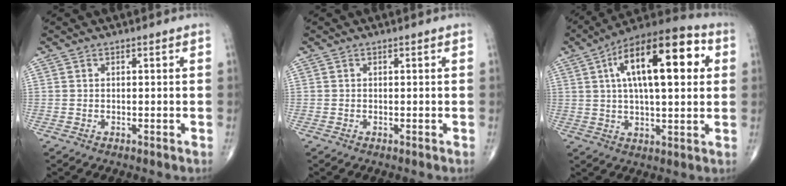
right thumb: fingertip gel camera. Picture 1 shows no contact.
{"total": 0.0}
{"total": 21.1, "force": [5.6, 8.4, 18.5], "torque": [-0.279, 0.014, 0.077]}